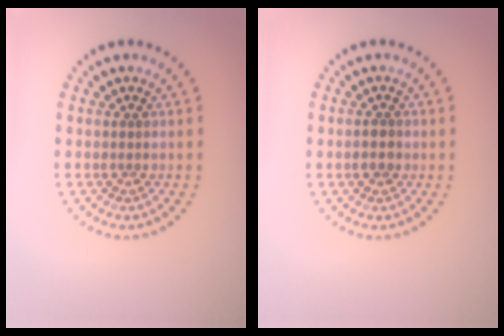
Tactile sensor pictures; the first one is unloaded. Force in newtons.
{"total": 1.4, "press": 1.3, "slide": 0.4}